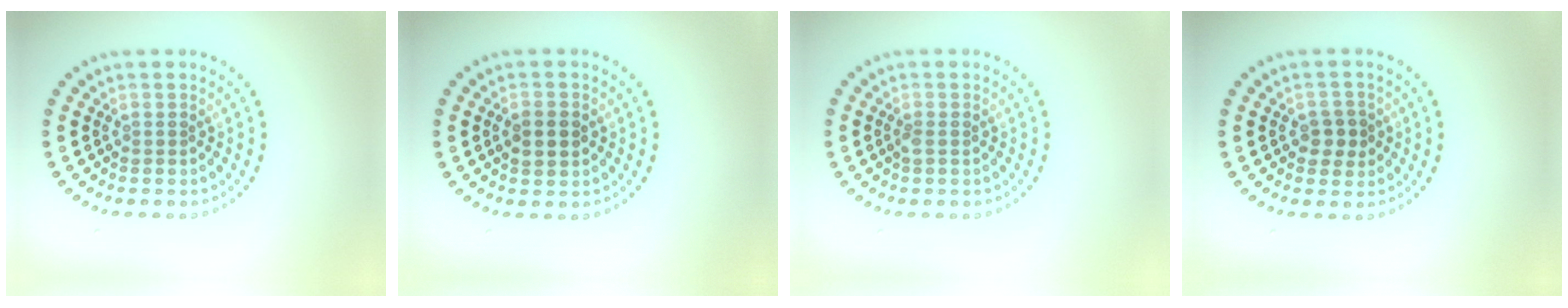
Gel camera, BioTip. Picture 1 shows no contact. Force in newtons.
{"total": 2.6, "press": 2.6, "slide": 0.1}
{"total": 0.6, "press": 0.6, "slide": 0.2}
{"total": 2.2, "press": 2.1, "slide": 0.4}